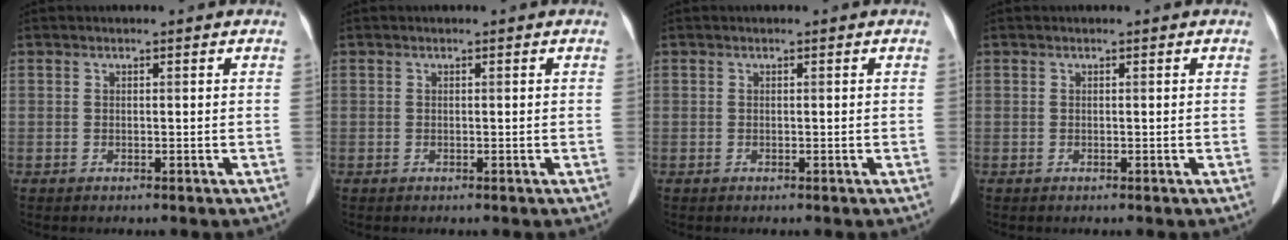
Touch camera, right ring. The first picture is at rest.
{"total": 0.0}
{"total": 0.0}
{"total": 0.0}